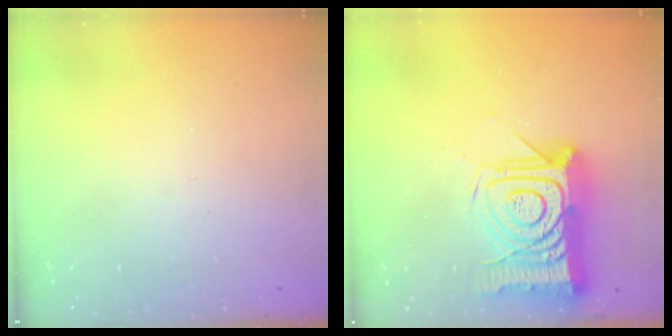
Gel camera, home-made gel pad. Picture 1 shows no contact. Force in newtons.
{"total": 22.4, "press": 22.4, "slide": 1.7}